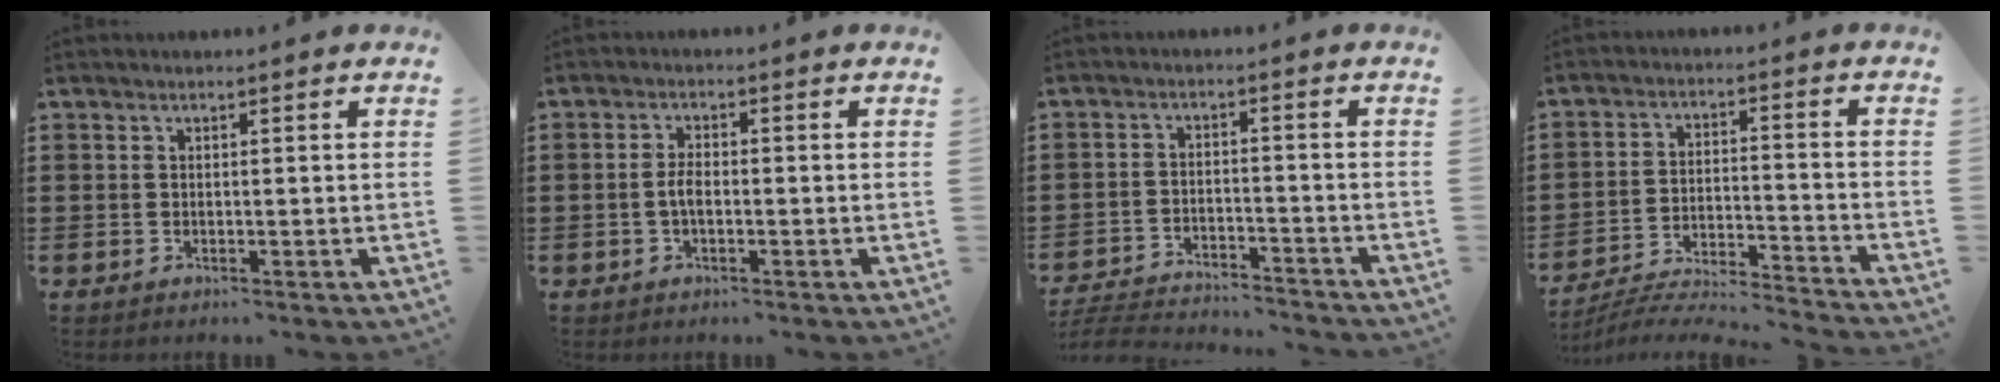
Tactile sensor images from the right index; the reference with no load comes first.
{"total": 2.5, "force": [-0.7, 1.0, 2.2], "torque": [-0.050, 0.000, -0.015]}
{"total": 4.3, "force": [-4.2, 0.1, 0.6], "torque": [-0.028, -0.003, -0.092]}
{"total": 5.8, "force": [-5.5, -0.2, 1.6], "torque": [-0.039, -0.011, -0.113]}